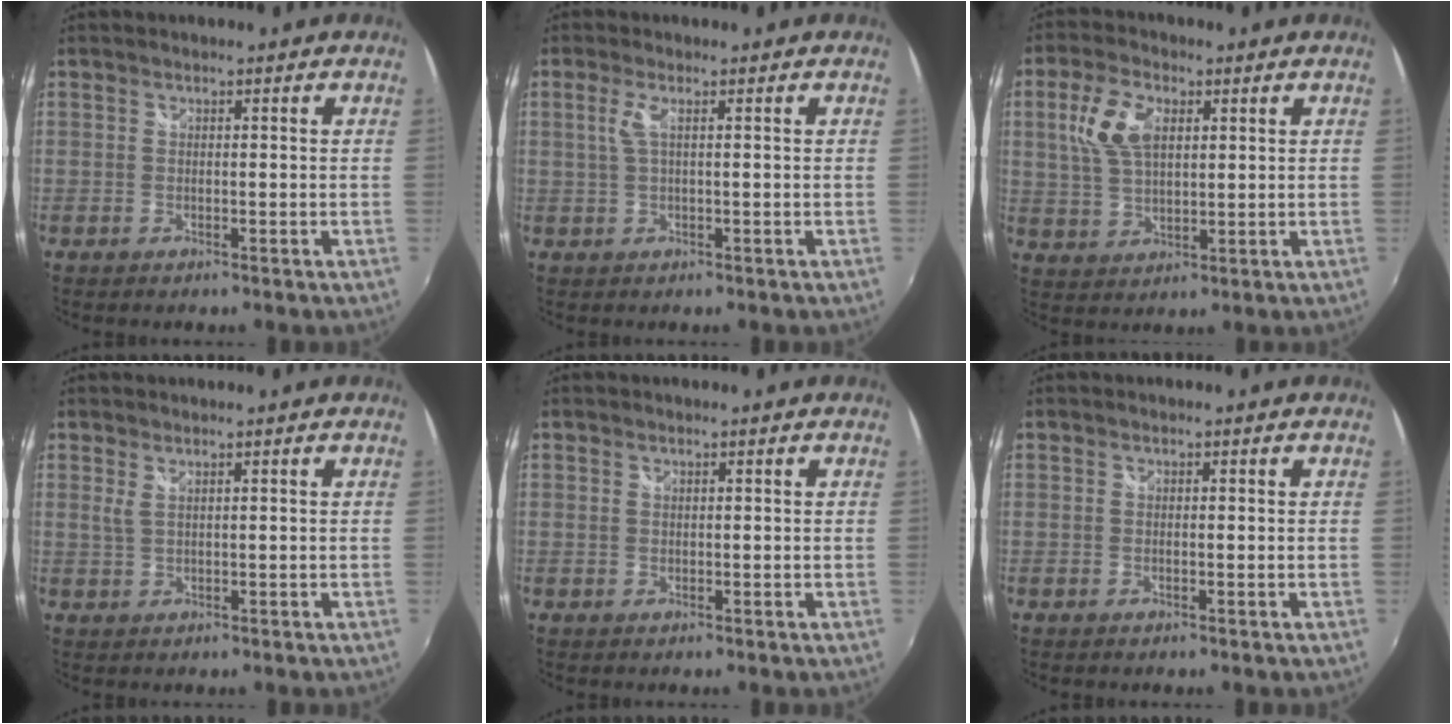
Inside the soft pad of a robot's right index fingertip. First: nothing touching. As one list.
[{"total": 2.3, "force": [0.3, -0.1, 2.3], "torque": [-0.044, 0.001, 0.006]}, {"total": 8.9, "force": [2.7, 4.9, 6.9], "torque": [-0.143, 0.014, 0.056]}, {"total": 1.1, "force": [0.6, 0.0, 1.0], "torque": [-0.018, 0.001, 0.012]}, {"total": 0.0}, {"total": 0.0}]